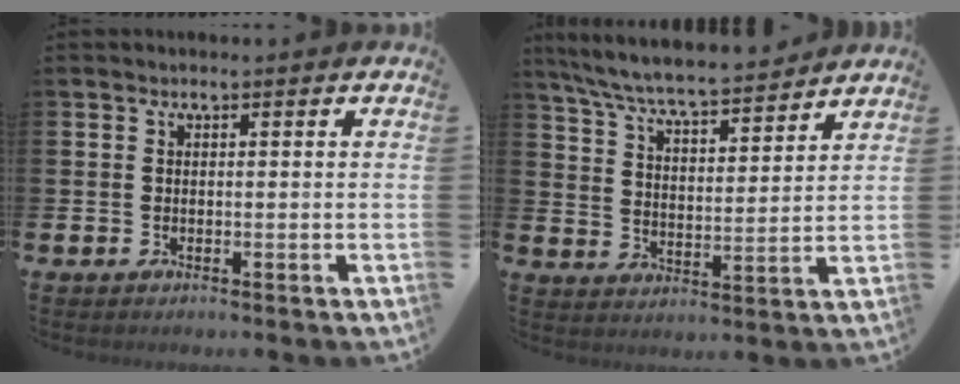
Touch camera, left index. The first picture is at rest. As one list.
[{"total": 7.5, "force": [7.1, 0.6, 2.1], "torque": [-0.073, -0.050, 0.125]}]